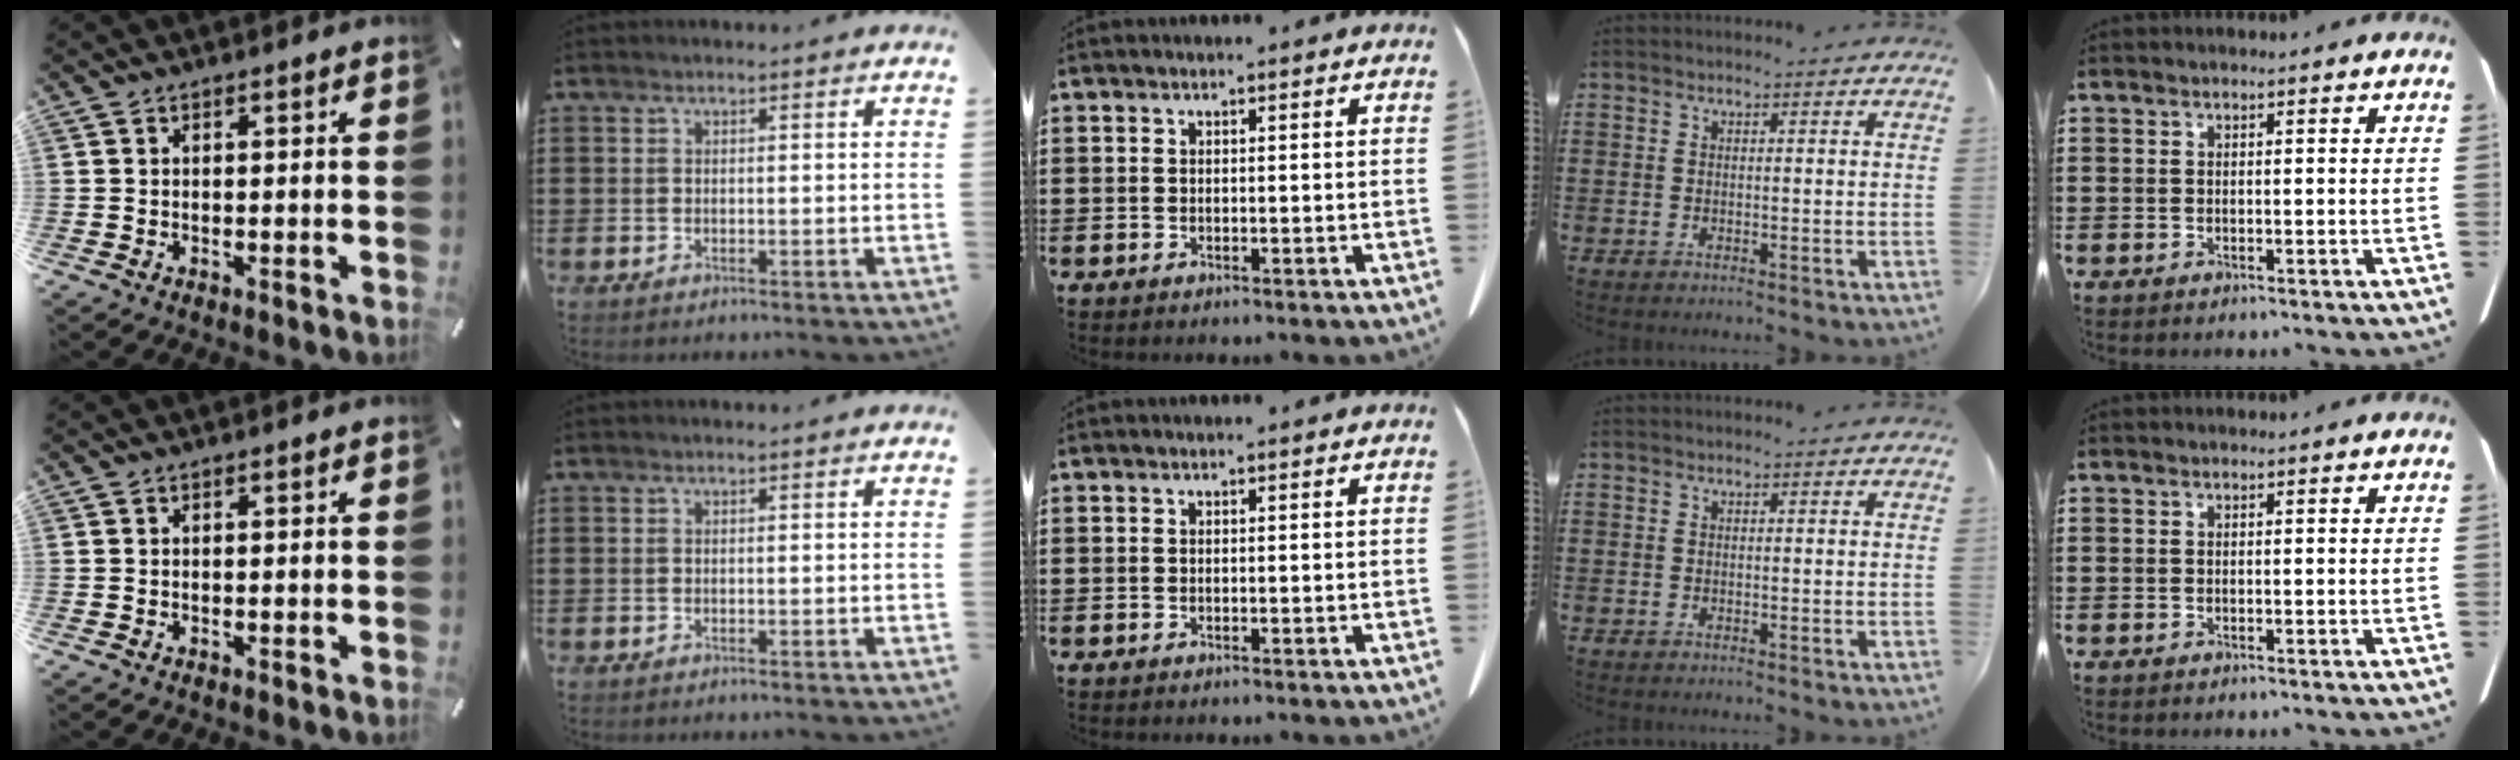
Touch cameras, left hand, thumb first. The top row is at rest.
{}